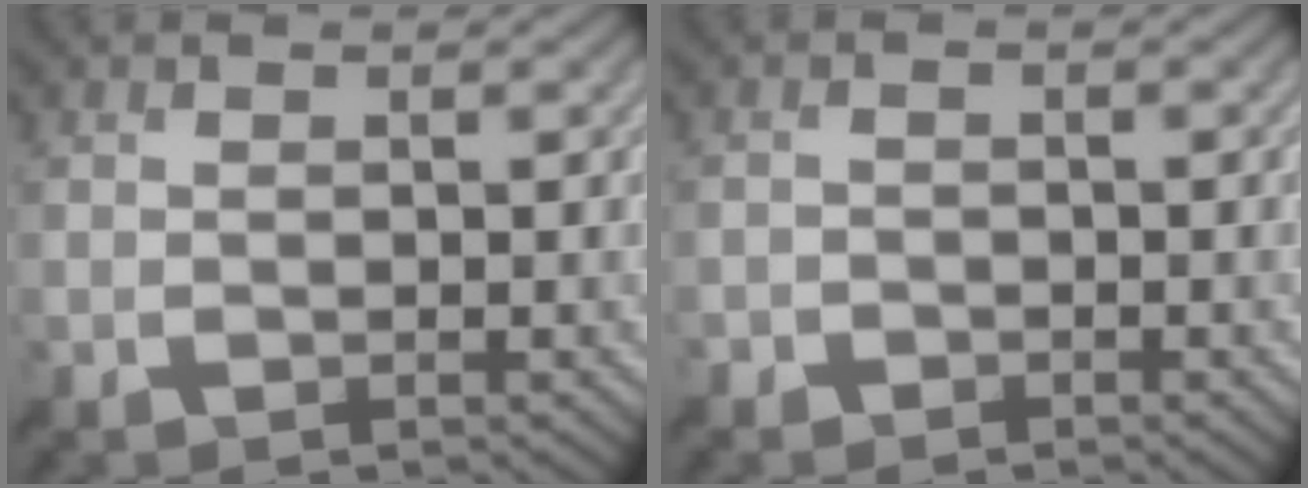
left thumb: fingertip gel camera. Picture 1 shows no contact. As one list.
[{"total": 1.4, "force": [-1.0, 0.9, -0.1], "torque": [0.010, 0.002, -0.023]}]